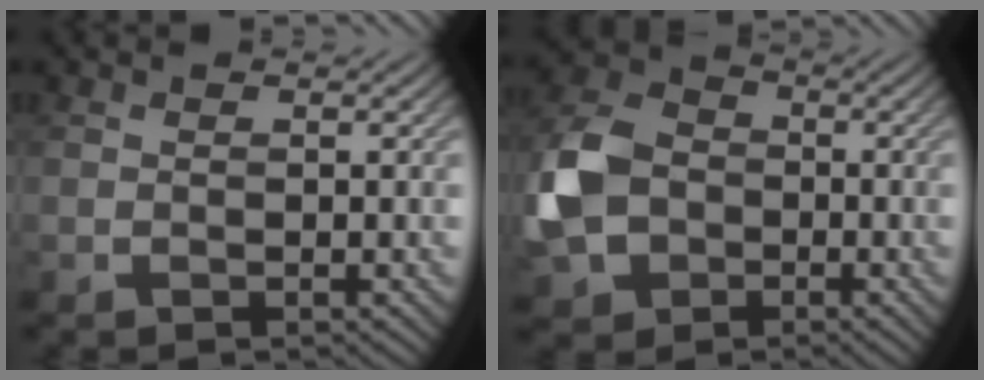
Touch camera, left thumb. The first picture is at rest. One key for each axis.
{"total": 10.2, "fx": -2.3, "fy": 8.0, "fz": 5.9, "tx": -0.157, "ty": -0.009, "tz": -0.058}